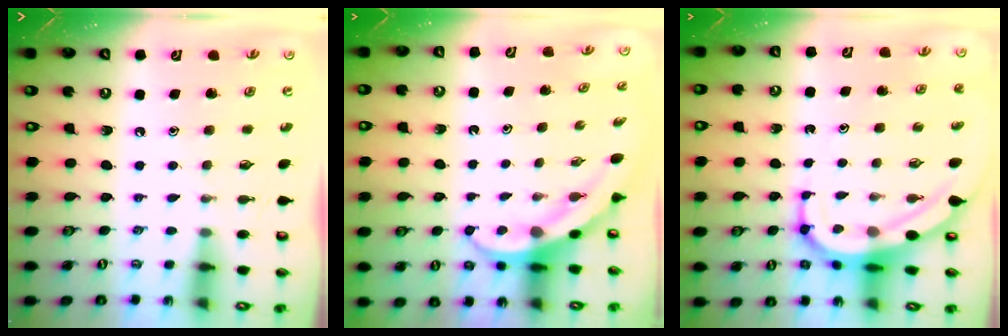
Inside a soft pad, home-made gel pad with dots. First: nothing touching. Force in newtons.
{"total": 4.0, "press": 3.9, "slide": 0.4}
{"total": 8.9, "press": 8.9, "slide": 1.0}